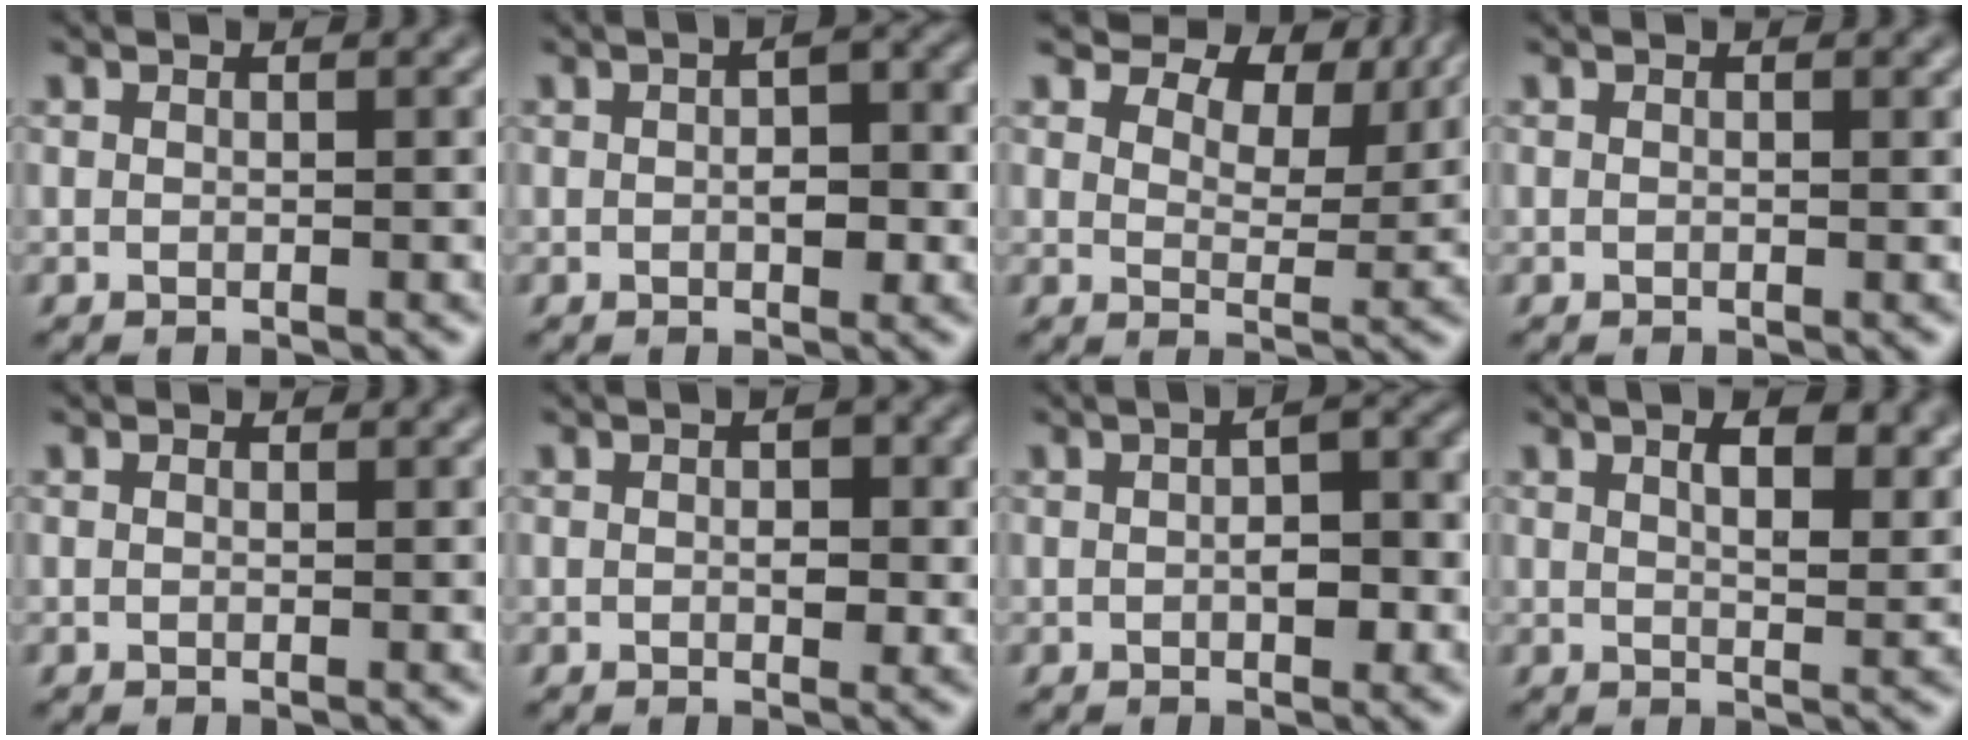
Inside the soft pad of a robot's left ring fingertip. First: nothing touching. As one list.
[{"total": 3.4, "force": [-0.2, 1.6, 2.9], "torque": [-0.042, 0.009, 0.000]}, {"total": 9.4, "force": [6.9, 4.5, 4.6], "torque": [-0.088, 0.017, 0.098]}, {"total": 0.0}, {"total": 0.7, "force": [0.2, 0.5, 0.4], "torque": [-0.003, 0.005, -0.006]}, {"total": 2.5, "force": [0.0, 1.3, 2.1], "torque": [-0.026, 0.006, 0.006]}, {"total": 3.8, "force": [-0.2, 1.7, 3.4], "torque": [-0.053, 0.014, 0.001]}, {"total": 5.8, "force": [3.2, 2.3, 4.3], "torque": [-0.046, 0.023, 0.034]}]